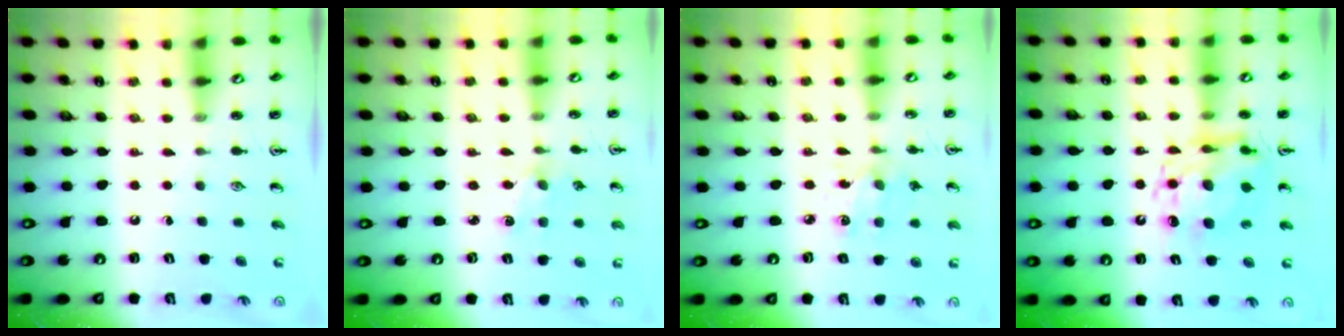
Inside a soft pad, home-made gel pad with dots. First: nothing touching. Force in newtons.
{"total": 2.3, "press": 2.3, "slide": 0.3}
{"total": 2.6, "press": 2.4, "slide": 0.9}
{"total": 11.7, "press": 11.6, "slide": 1.2}